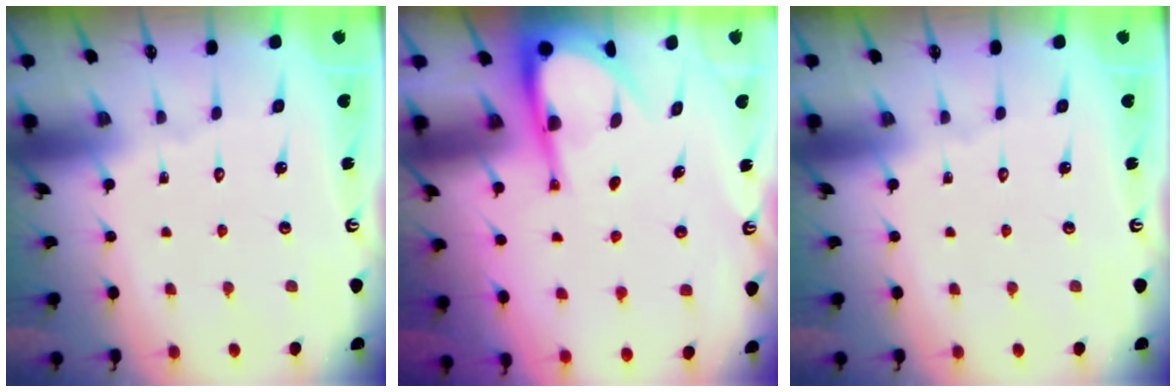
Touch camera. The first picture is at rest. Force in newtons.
{"total": 7.5, "press": 7.5, "slide": 0.9}
{"total": 0.0}